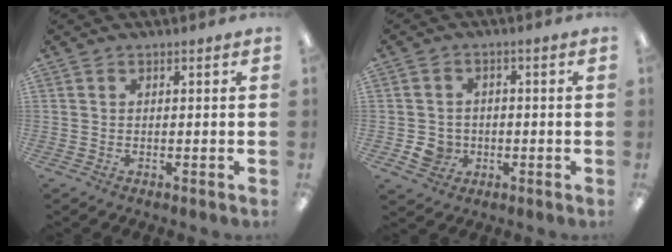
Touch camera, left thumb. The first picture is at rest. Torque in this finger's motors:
{"motor_torque": [-0.20, -0.13, 0.32, -0.25, 0.02]}